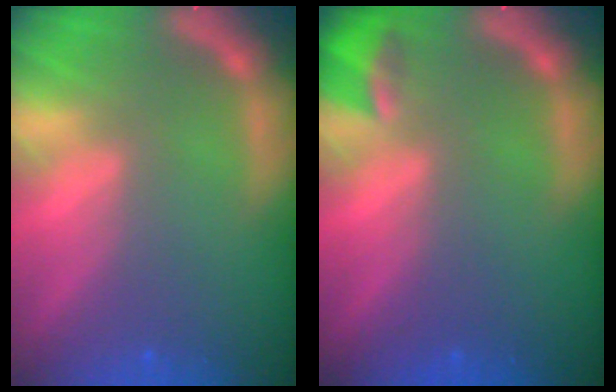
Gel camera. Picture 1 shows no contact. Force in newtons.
{"total": 2.4}